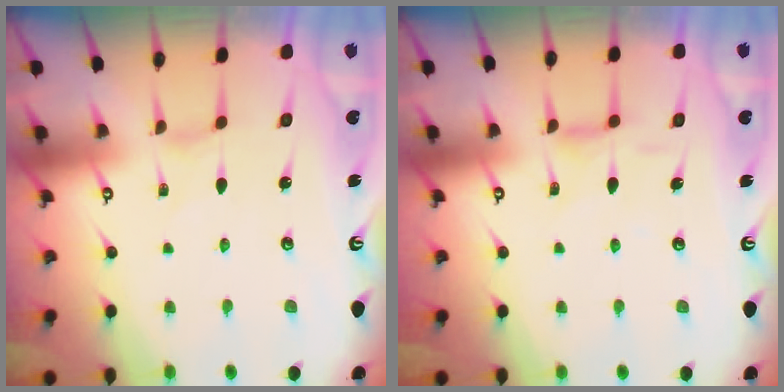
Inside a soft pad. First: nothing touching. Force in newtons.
{"total": 1.7, "press": 1.6, "slide": 0.4}